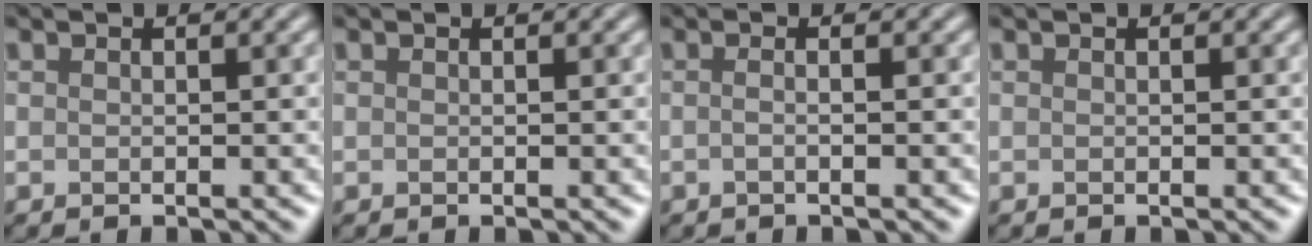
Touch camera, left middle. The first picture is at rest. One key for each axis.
{"total": 0.0}
{"total": 2.1, "fx": 0.2, "fy": 1.1, "fz": 1.8, "tx": -0.004, "ty": 0.001, "tz": -0.025}
{"total": 0.0}